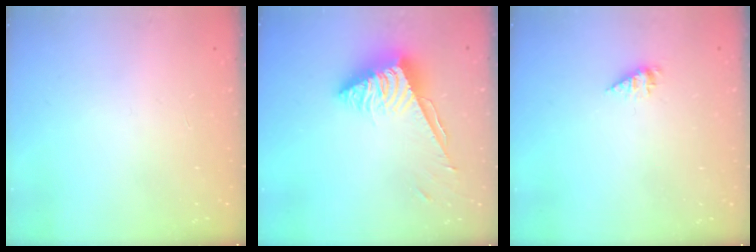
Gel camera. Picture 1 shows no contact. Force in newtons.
{"total": 8.2, "press": 8.2, "slide": 0.6}
{"total": 2.3, "press": 2.3, "slide": 0.3}